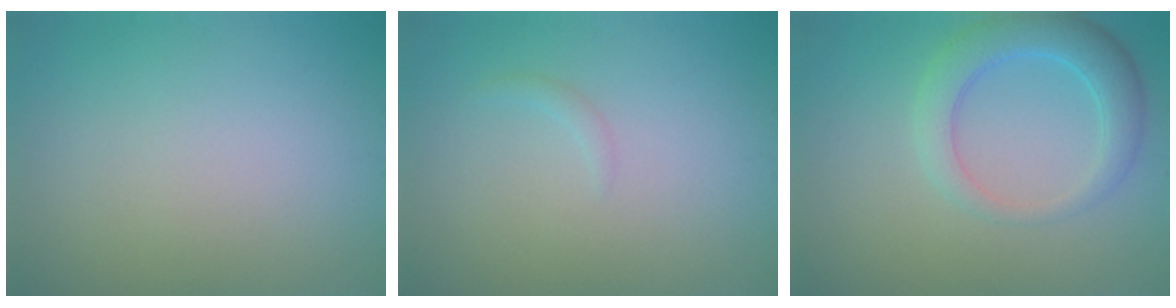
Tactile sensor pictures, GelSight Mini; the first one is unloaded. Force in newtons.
{"total": 0.6, "press": 0.6, "slide": 0.1}
{"total": 4.3, "press": 4.3, "slide": 0.3}